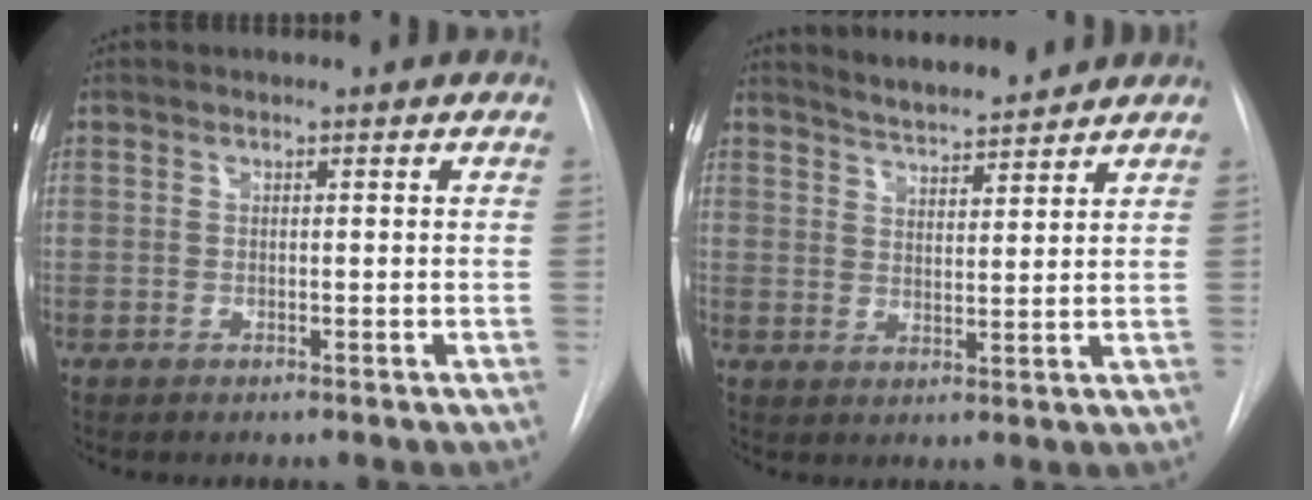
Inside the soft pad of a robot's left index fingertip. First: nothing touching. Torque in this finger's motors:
{"motor_torque": [-0.01, -0.18, -0.04, 0.01]}